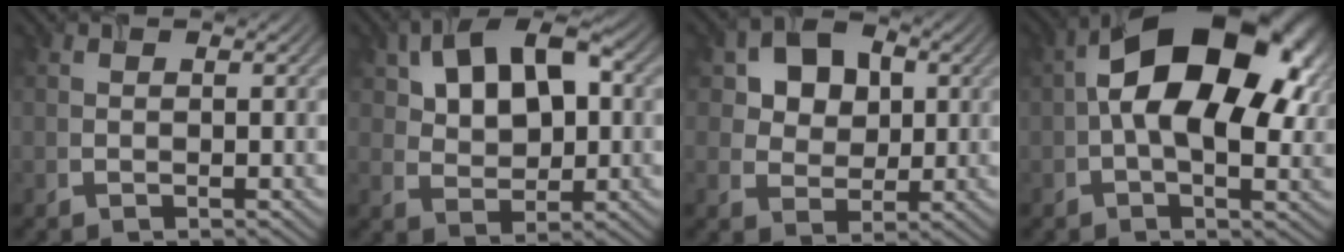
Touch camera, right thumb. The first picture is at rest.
{"total": 11.5, "force": [4.4, 6.7, 8.3], "torque": [-0.152, 0.018, 0.070]}
{"total": 7.6, "force": [2.7, 6.0, 3.8], "torque": [-0.094, 0.008, 0.043]}
{"total": 17.0, "force": [2.9, 9.4, 13.8], "torque": [-0.211, 0.012, 0.040]}